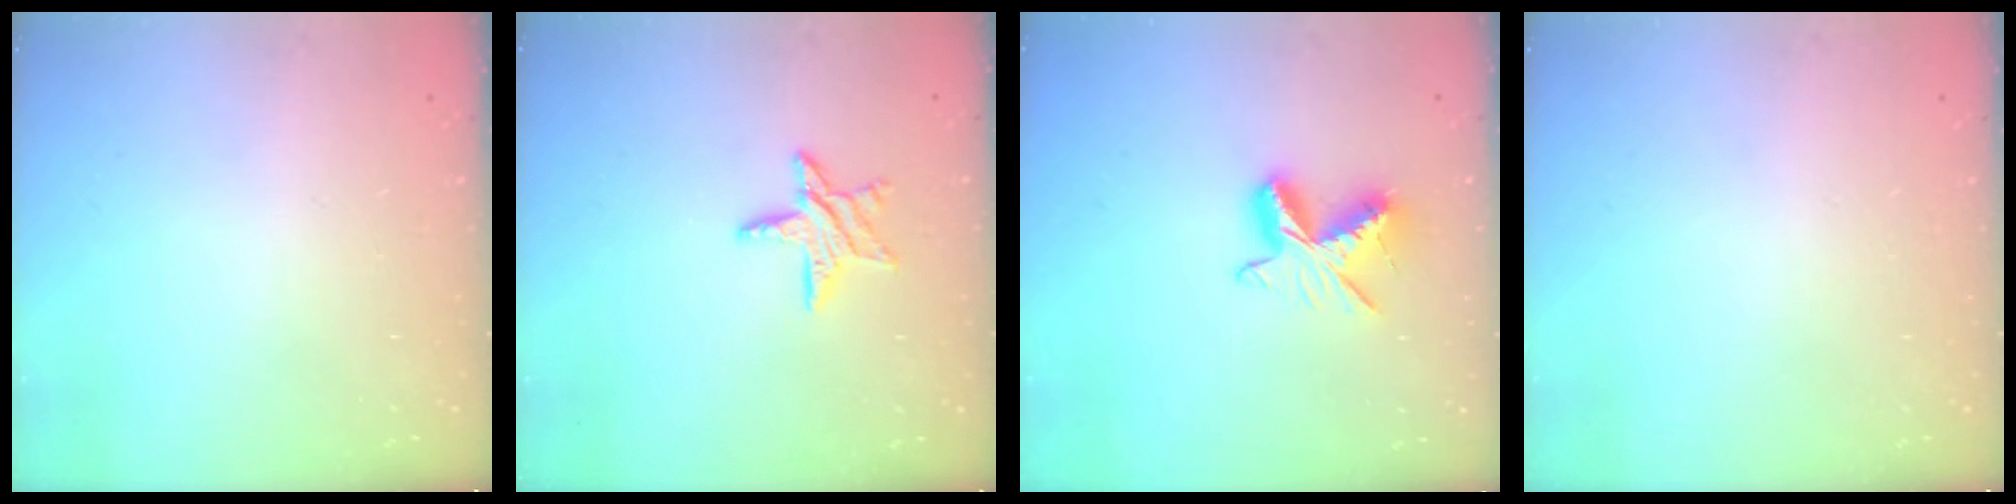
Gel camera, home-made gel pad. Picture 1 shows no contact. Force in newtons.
{"total": 8.7, "press": 8.6, "slide": 1.0}
{"total": 9.4, "press": 9.4, "slide": 0.5}
{"total": 0.0}